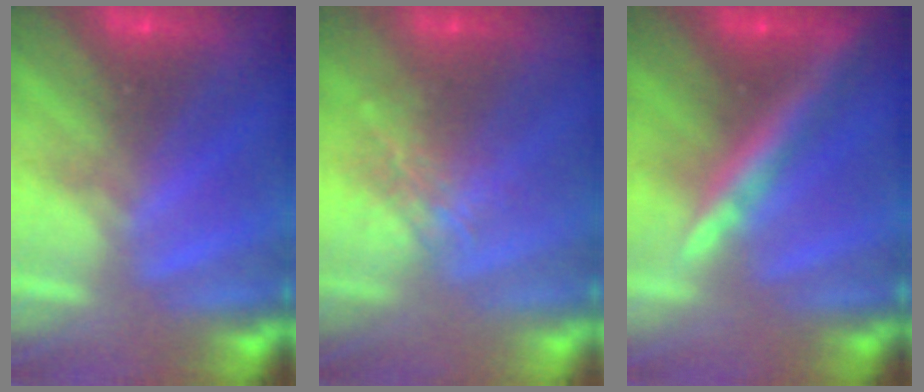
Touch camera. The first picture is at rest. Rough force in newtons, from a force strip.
{"total": 2.0}
{"total": 7.5}